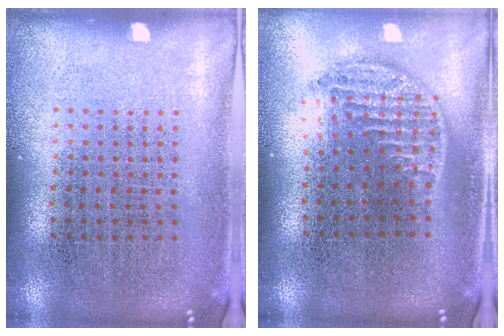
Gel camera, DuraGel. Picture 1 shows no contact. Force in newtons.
{"total": 1.3, "press": 1.1, "slide": 0.7}